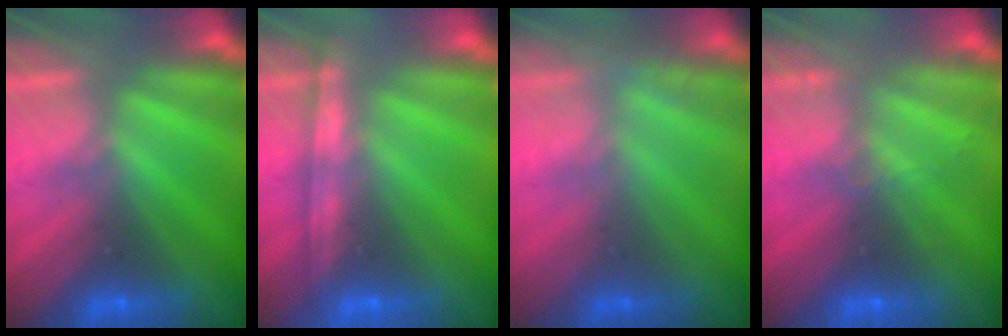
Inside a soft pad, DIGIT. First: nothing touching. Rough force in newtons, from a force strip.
{"total": 1.2}
{"total": 2.7}
{"total": 2.0}